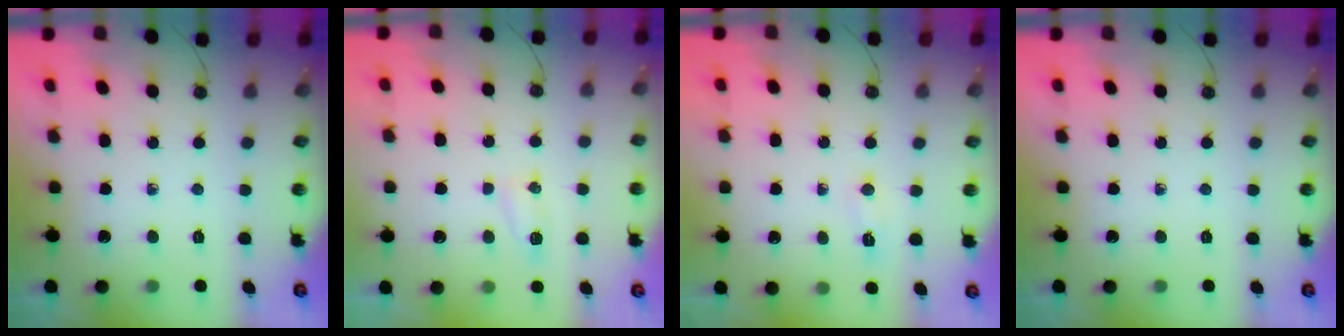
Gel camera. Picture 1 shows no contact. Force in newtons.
{"total": 4.6, "press": 4.6, "slide": 0.5}
{"total": 4.2, "press": 3.9, "slide": 1.3}
{"total": 0.0}